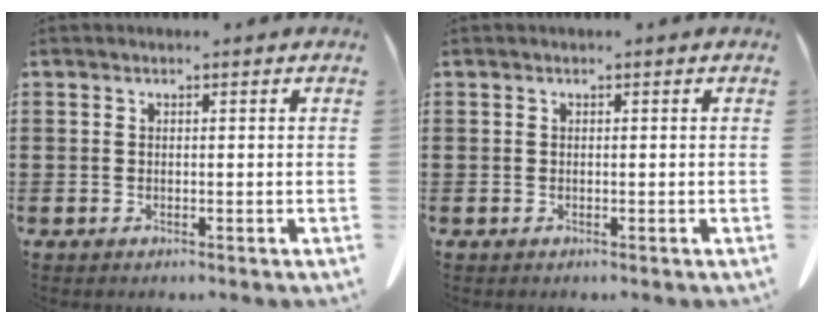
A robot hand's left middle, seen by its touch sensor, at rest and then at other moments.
{"total": 0.0}